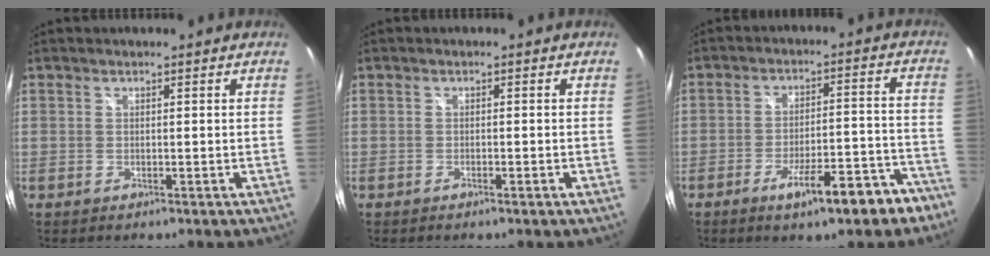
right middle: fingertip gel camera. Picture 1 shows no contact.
{"total": 1.0, "force": [-0.7, -0.1, 0.7], "torque": [-0.011, 0.003, -0.012]}
{"total": 12.3, "force": [-8.6, 2.5, 8.5], "torque": [-0.127, 0.005, -0.115]}